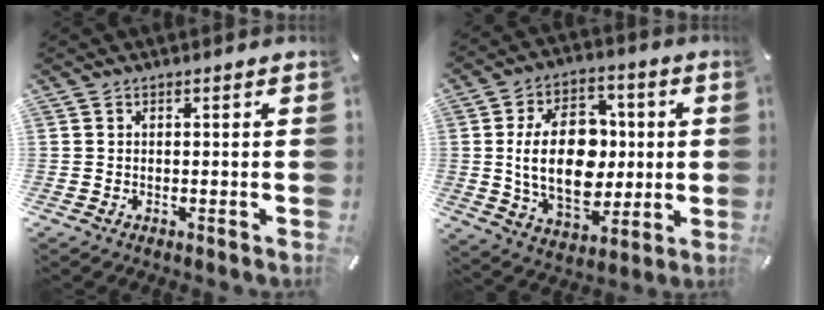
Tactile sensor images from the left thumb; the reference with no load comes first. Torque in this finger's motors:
{"motor_torque": [0.99, 0.99, 1.43, -0.71, 0.65]}